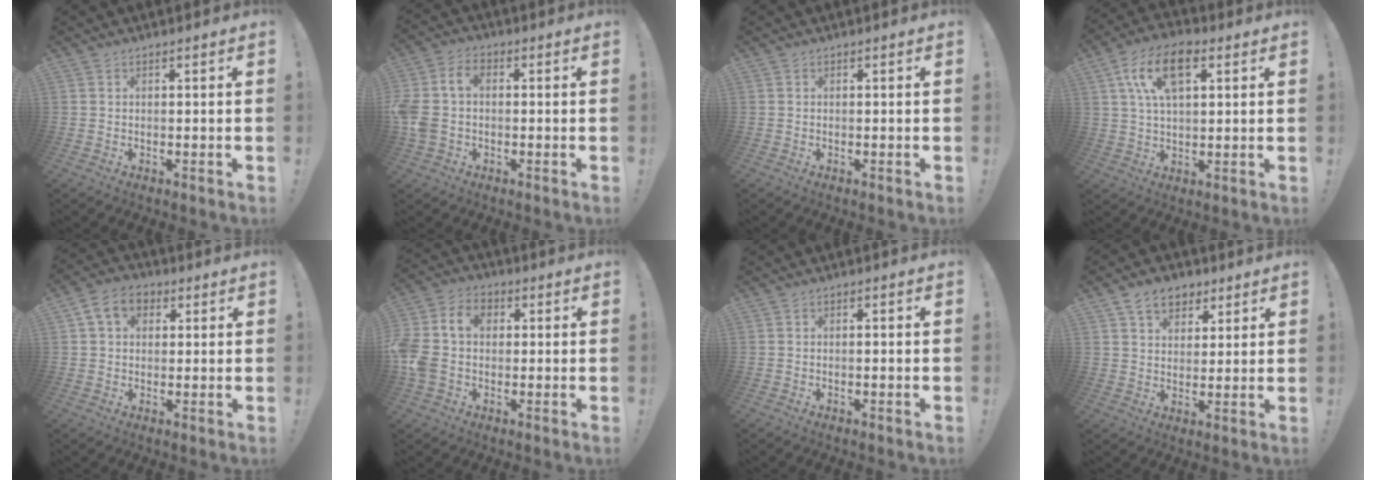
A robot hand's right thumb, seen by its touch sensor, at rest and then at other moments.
{"total": 9.1, "force": [0.0, 6.3, 6.6], "torque": [-0.145, 0.004, 0.002]}
{"total": 0.0}
{"total": 13.3, "force": [5.0, 7.0, 10.2], "torque": [-0.172, 0.006, 0.094]}
{"total": 8.2, "force": [3.0, 6.0, 4.7], "torque": [-0.081, 0.007, 0.058]}
{"total": 12.6, "force": [0.9, 9.3, 8.4], "torque": [-0.172, 0.016, 0.017]}
{"total": 0.8, "force": [-0.5, 0.0, 0.7], "torque": [-0.010, 0.000, -0.009]}
{"total": 9.0, "force": [5.2, 6.3, 3.9], "torque": [-0.059, -0.016, 0.101]}